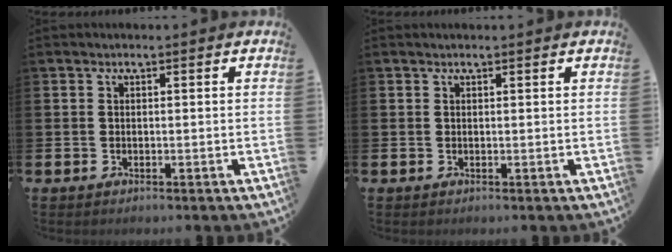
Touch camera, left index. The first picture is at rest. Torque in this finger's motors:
{"motor_torque": [0.22, -0.54, -0.09, 0.01]}